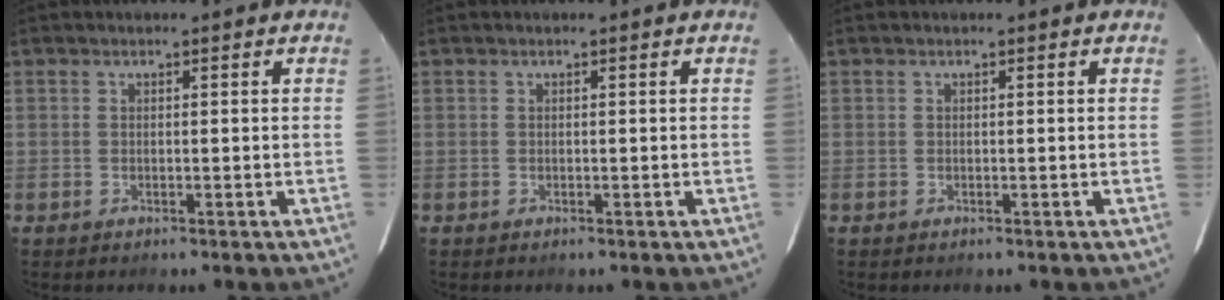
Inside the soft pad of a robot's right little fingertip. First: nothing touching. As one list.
[{"total": 0.0}, {"total": 0.0}]